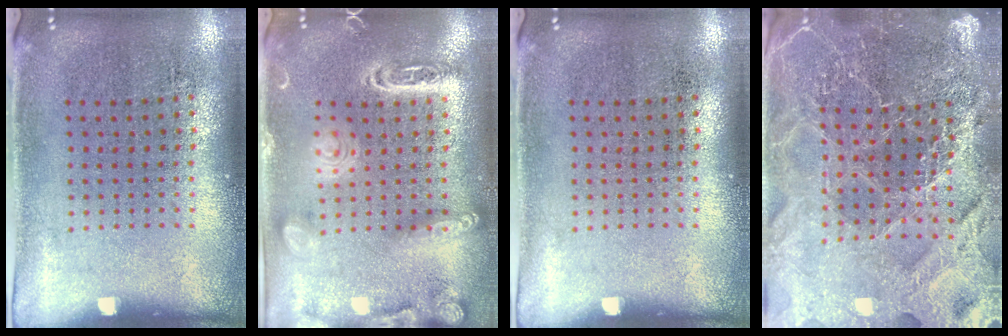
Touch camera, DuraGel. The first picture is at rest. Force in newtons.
{"total": 3.9, "press": 3.8, "slide": 0.4}
{"total": 0.0}
{"total": 4.7, "press": 4.3, "slide": 1.9}